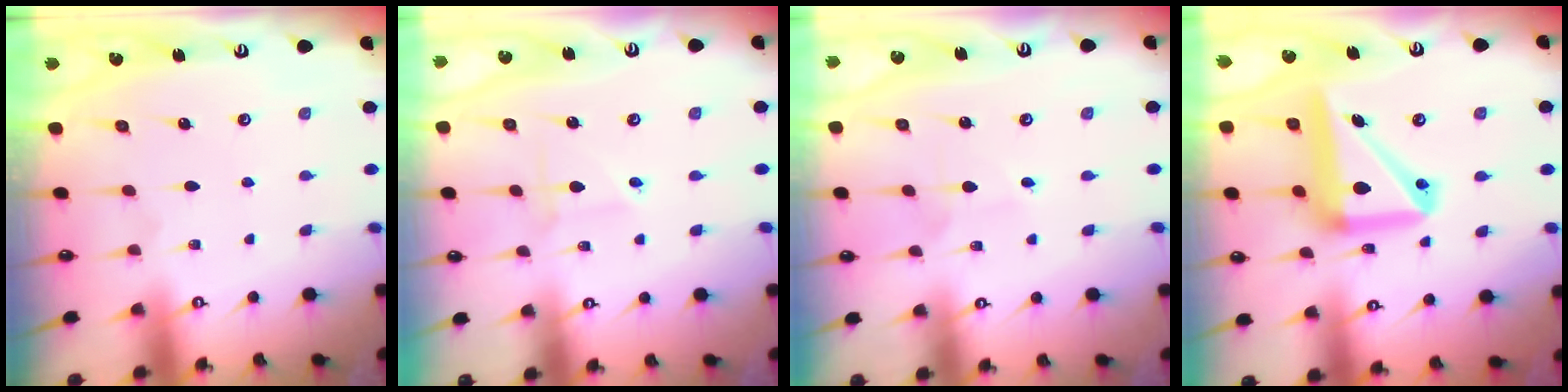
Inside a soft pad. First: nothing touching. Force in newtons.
{"total": 1.7, "press": 1.7, "slide": 0.1}
{"total": 2.7, "press": 2.7, "slide": 0.3}
{"total": 16.0, "press": 15.9, "slide": 2.0}